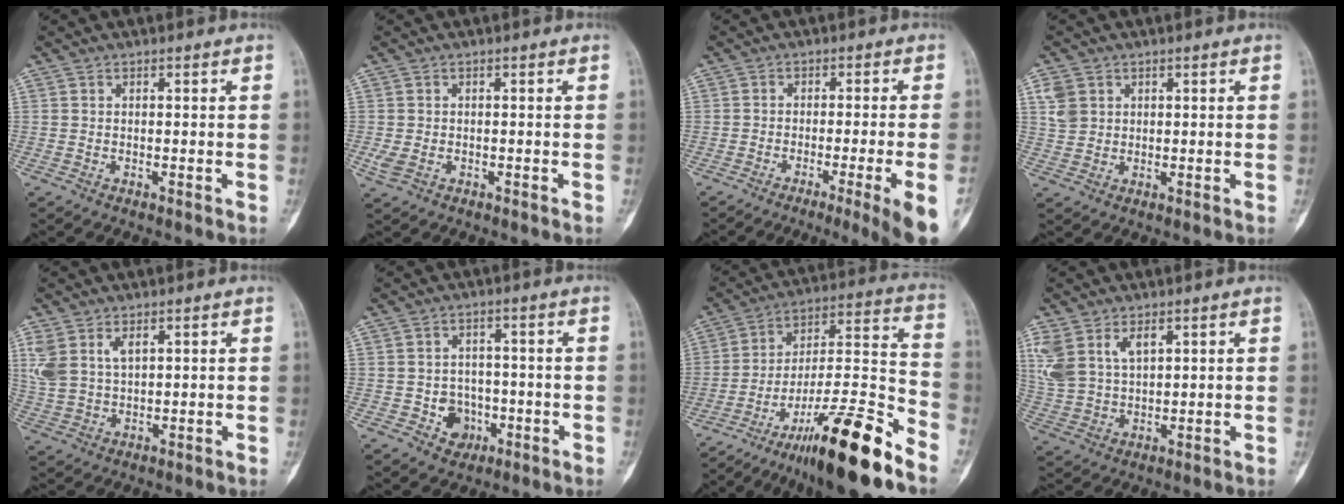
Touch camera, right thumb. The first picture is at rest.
{"total": 2.2, "force": [-0.6, 1.5, 1.5], "torque": [-0.042, 0.003, -0.007]}
{"total": 10.7, "force": [-5.5, -0.5, 9.2], "torque": [-0.130, -0.002, -0.077]}
{"total": 4.2, "force": [1.7, 3.4, 1.8], "torque": [-0.026, -0.001, 0.039]}
{"total": 7.7, "force": [3.3, 4.5, 5.3], "torque": [-0.119, -0.001, 0.078]}
{"total": 5.3, "force": [-1.8, 4.6, 1.9], "torque": [0.002, 0.016, -0.022]}
{"total": 22.5, "force": [-15.8, 2.7, 15.8], "torque": [-0.251, 0.080, -0.260]}
{"total": 11.8, "force": [5.4, 7.4, 7.4], "torque": [-0.168, -0.006, 0.122]}